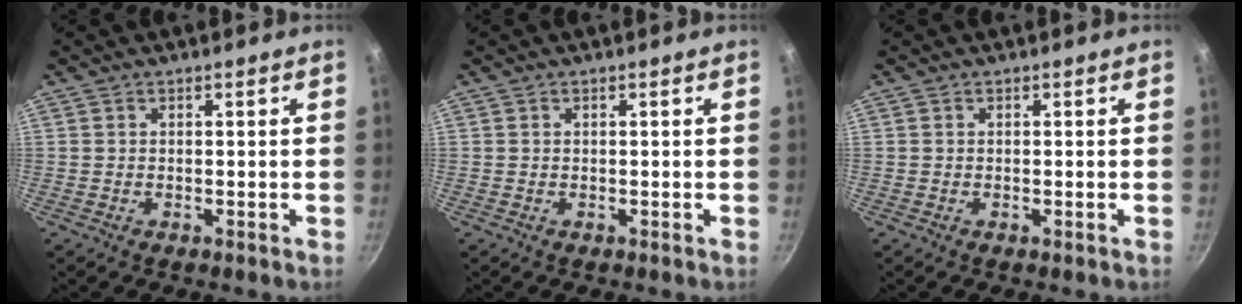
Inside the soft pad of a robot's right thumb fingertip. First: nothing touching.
{"total": 0.0}
{"total": 0.0}